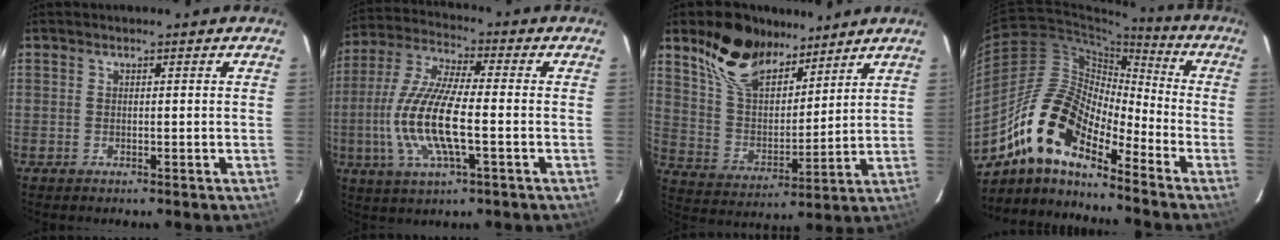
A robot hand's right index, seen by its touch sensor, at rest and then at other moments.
{"total": 14.6, "force": [-2.9, 3.8, 13.8], "torque": [-0.287, -0.007, -0.058]}
{"total": 16.1, "force": [11.2, 8.0, 8.2], "torque": [-0.173, 0.029, 0.213]}
{"total": 15.3, "force": [-10.9, 5.0, 9.5], "torque": [-0.161, 0.004, -0.223]}